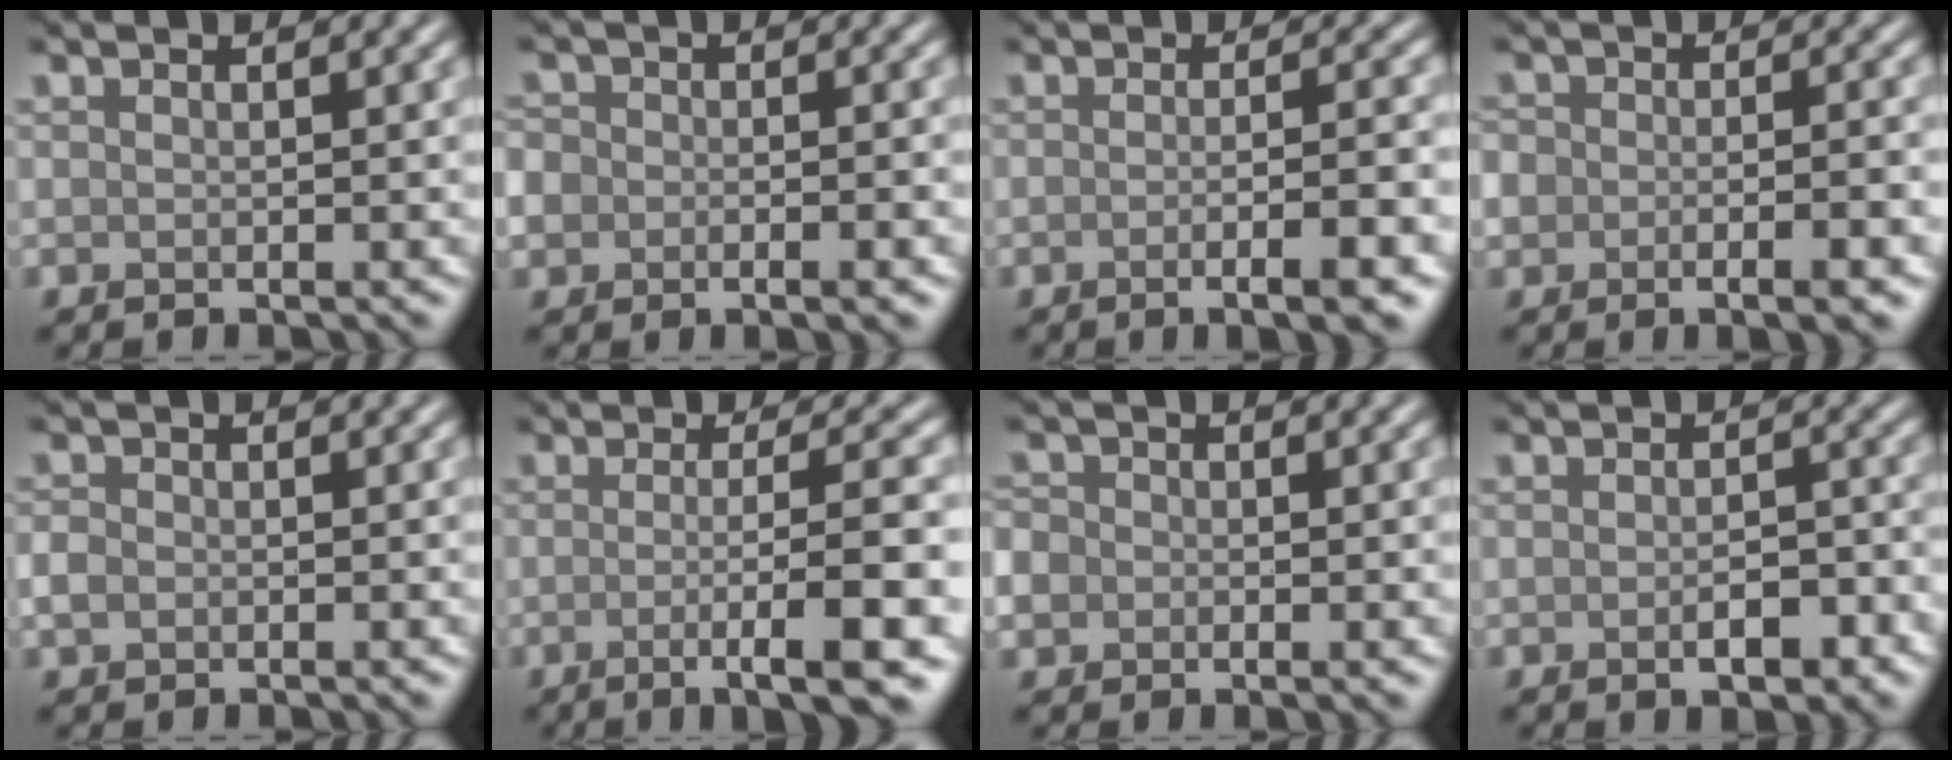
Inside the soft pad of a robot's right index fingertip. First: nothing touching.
{"total": 6.0, "force": [-2.2, 4.3, 3.6], "torque": [-0.031, 0.010, -0.053]}
{"total": 5.3, "force": [-1.7, 1.3, 4.8], "torque": [-0.063, 0.000, -0.027]}
{"total": 6.2, "force": [-2.6, 3.3, 4.6], "torque": [-0.041, 0.002, -0.034]}
{"total": 1.5, "force": [-0.4, 1.2, 0.7], "torque": [-0.012, -0.002, -0.014]}
{"total": 7.8, "force": [-2.1, 1.3, 7.4], "torque": [-0.101, 0.001, -0.040]}
{"total": 3.8, "force": [-1.0, 3.2, 1.9], "torque": [-0.034, 0.004, -0.032]}
{"total": 3.1, "force": [-1.2, 1.4, 2.5], "torque": [-0.038, -0.003, -0.015]}